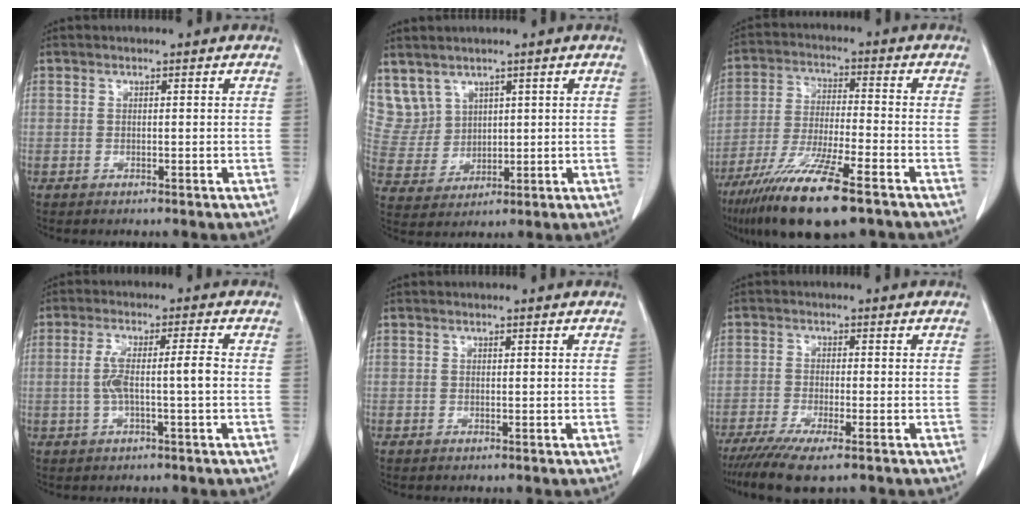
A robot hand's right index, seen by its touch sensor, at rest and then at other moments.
{"total": 5.8, "force": [3.9, 4.3, 0.1], "torque": [-0.007, 0.013, 0.095]}
{"total": 15.3, "force": [-10.0, 1.8, 11.4], "torque": [-0.224, -0.044, -0.178]}
{"total": 5.6, "force": [-0.6, 0.2, 5.6], "torque": [-0.115, 0.016, -0.008]}
{"total": 0.0}
{"total": 7.3, "force": [-5.3, 0.6, 5.0], "torque": [-0.080, -0.017, -0.085]}